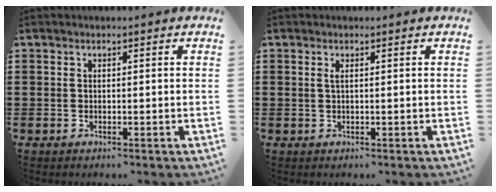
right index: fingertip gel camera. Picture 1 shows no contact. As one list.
[{"total": 0.9, "force": [0.2, 0.1, 0.8], "torque": [-0.017, 0.001, 0.003]}]